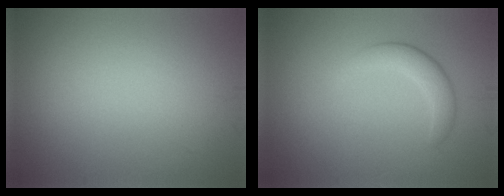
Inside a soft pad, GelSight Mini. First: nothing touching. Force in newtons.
{"total": 2.7, "press": 2.7, "slide": 0.1}